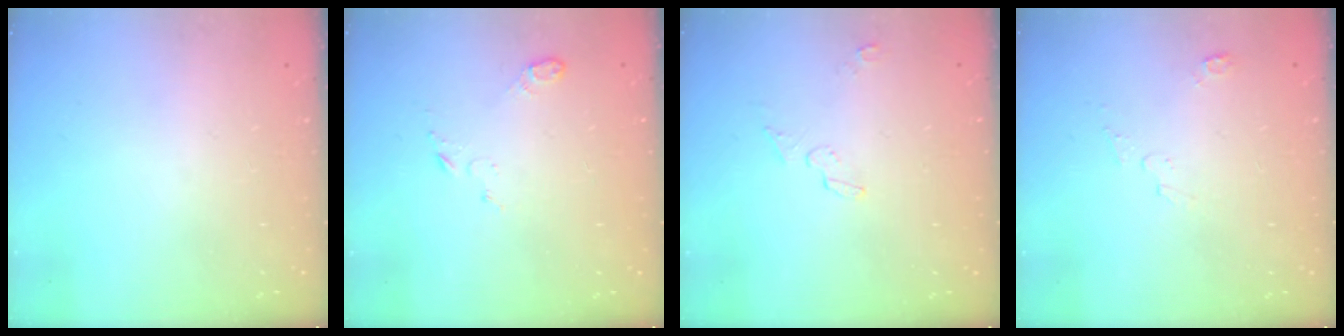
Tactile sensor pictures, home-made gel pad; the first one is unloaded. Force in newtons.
{"total": 4.7, "press": 4.6, "slide": 0.9}
{"total": 4.0, "press": 3.8, "slide": 1.3}
{"total": 2.4, "press": 2.4, "slide": 0.3}